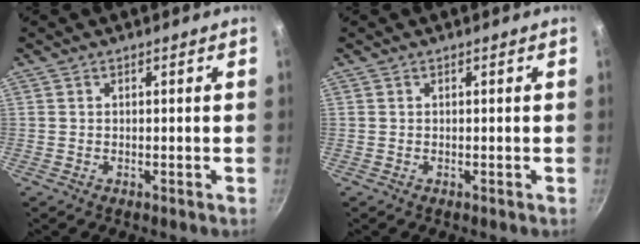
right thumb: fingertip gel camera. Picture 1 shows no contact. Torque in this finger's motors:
{"motor_torque": [-0.02, 0.02, -0.01, 0.16, 0.00]}